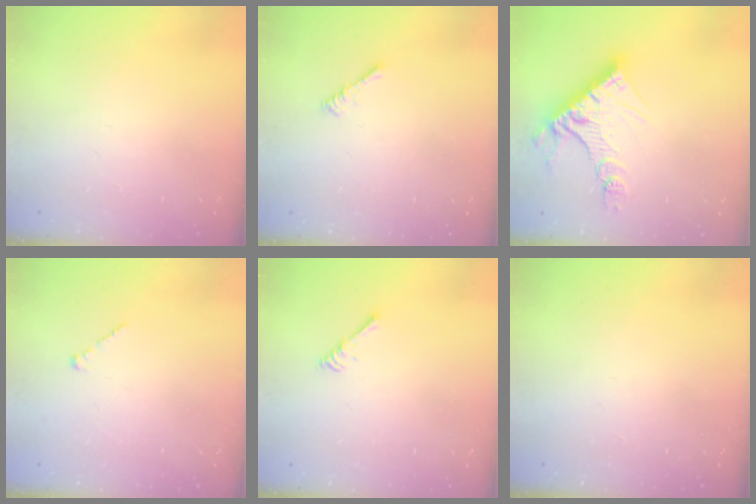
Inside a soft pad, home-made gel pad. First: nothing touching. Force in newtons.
{"total": 0.0}
{"total": 14.4, "press": 14.4, "slide": 1.1}
{"total": 1.0, "press": 0.8, "slide": 0.5}
{"total": 2.7, "press": 2.6, "slide": 0.5}
{"total": 0.0}